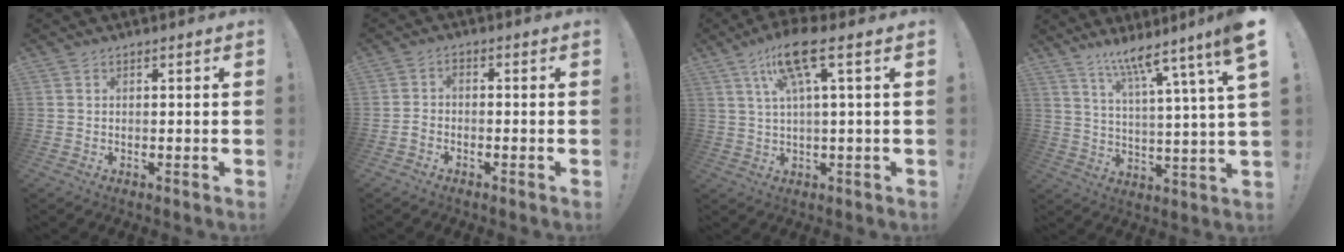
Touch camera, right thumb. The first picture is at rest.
{"total": 2.4, "force": [-1.5, 1.2, 1.5], "torque": [-0.042, 0.008, -0.029]}
{"total": 11.2, "force": [4.5, 1.5, 10.2], "torque": [-0.186, -0.007, 0.072]}
{"total": 12.3, "force": [8.0, 0.3, 9.4], "torque": [-0.159, -0.057, 0.118]}